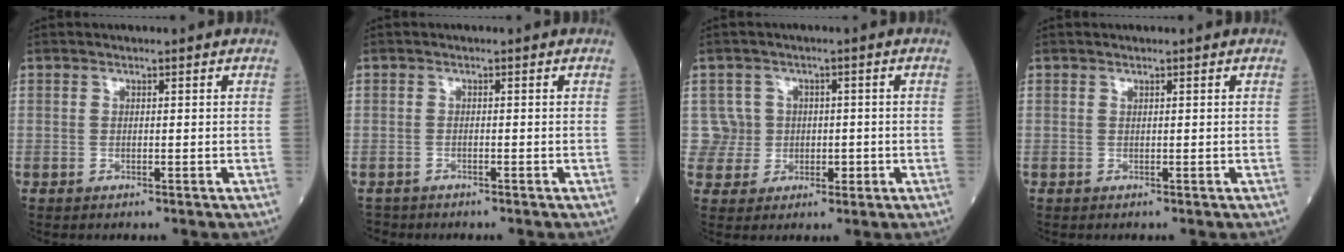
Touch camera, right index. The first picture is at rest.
{"total": 1.6, "force": [-1.5, 0.6, -0.4], "torque": [0.003, -0.002, -0.025]}
{"total": 4.4, "force": [0.4, 4.4, -0.5], "torque": [0.024, 0.016, 0.013]}
{"total": 0.0}